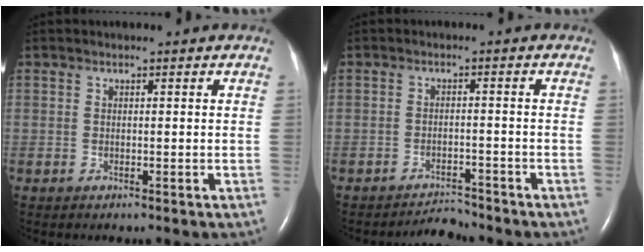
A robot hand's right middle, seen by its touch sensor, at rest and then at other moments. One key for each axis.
{"total": 2.9, "fx": -2.8, "fy": -0.1, "fz": -0.5, "tx": 0.007, "ty": -0.012, "tz": -0.042}